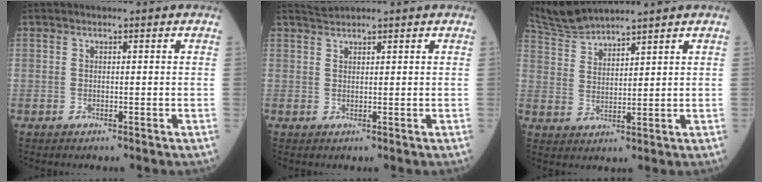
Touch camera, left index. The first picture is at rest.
{"total": 1.3, "force": [1.2, -0.4, -0.2], "torque": [-0.004, 0.009, 0.030]}
{"total": 5.6, "force": [5.6, -0.7, 0.5], "torque": [-0.029, 0.009, 0.123]}